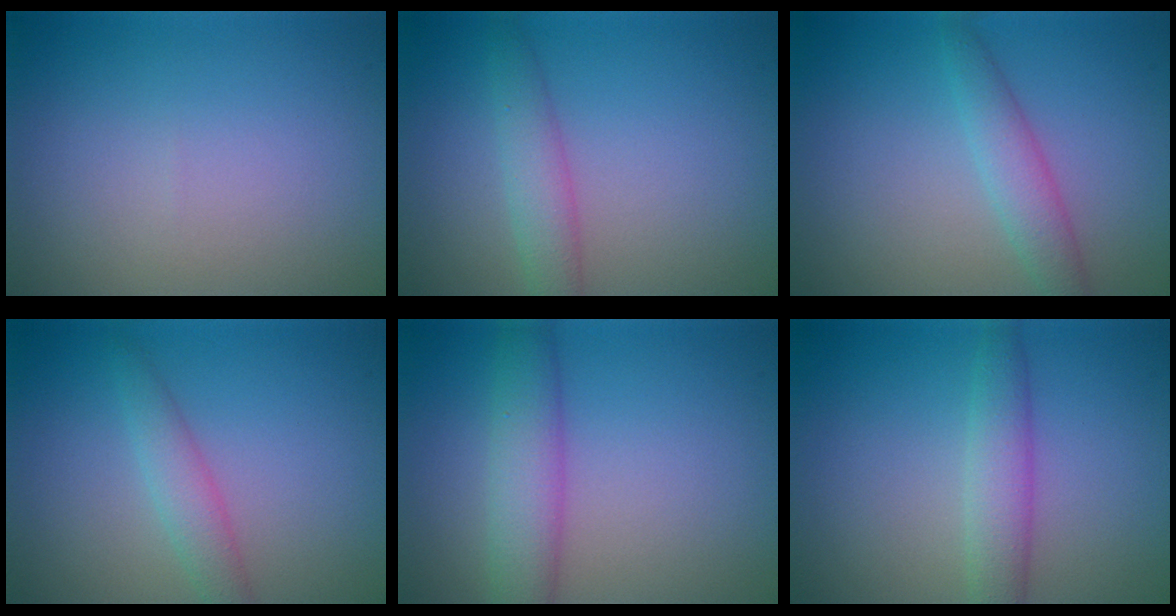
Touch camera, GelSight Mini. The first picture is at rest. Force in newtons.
{"total": 2.7, "press": 2.6, "slide": 0.2}
{"total": 2.5, "press": 2.5, "slide": 0.0}
{"total": 2.3, "press": 2.3, "slide": 0.0}
{"total": 4.4, "press": 4.4, "slide": 0.3}
{"total": 3.0, "press": 3.0, "slide": 0.1}